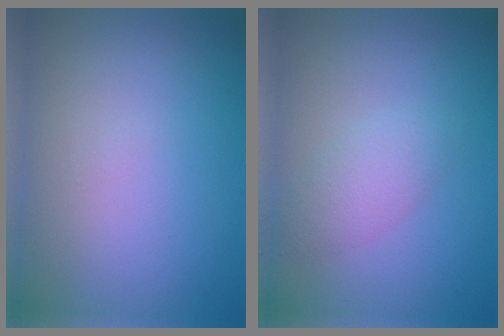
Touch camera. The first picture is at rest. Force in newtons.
{"total": 2.1, "press": 2.1, "slide": 0.1}